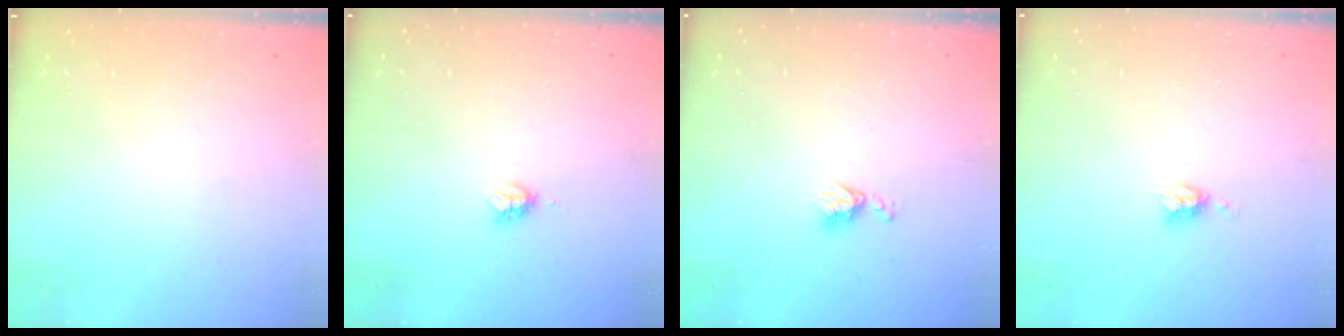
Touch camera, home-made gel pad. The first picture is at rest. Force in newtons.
{"total": 3.9, "press": 3.9, "slide": 0.5}
{"total": 5.8, "press": 5.7, "slide": 0.7}
{"total": 4.7, "press": 4.6, "slide": 0.4}